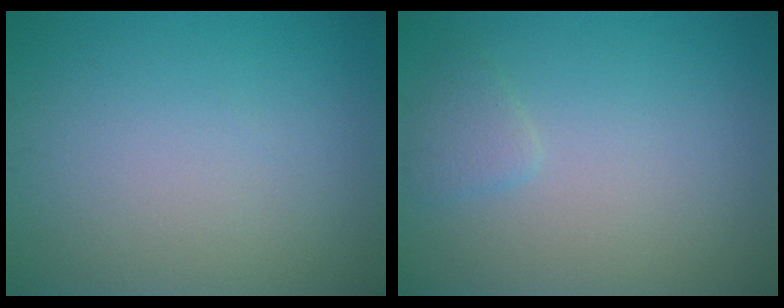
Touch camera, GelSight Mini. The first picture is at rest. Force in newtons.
{"total": 1.2, "press": 1.2, "slide": 0.1}